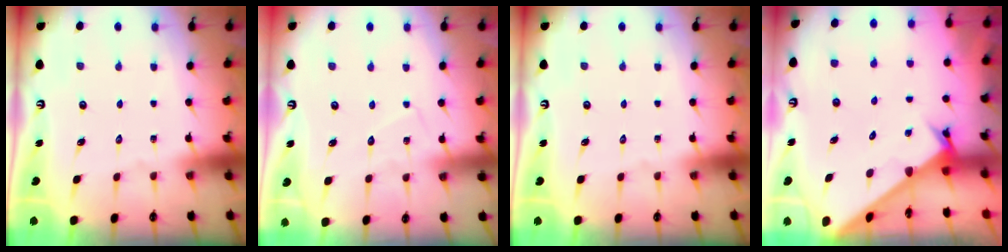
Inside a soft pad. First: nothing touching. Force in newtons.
{"total": 4.7, "press": 4.7, "slide": 0.2}
{"total": 0.0}
{"total": 2.7, "press": 2.7, "slide": 0.2}